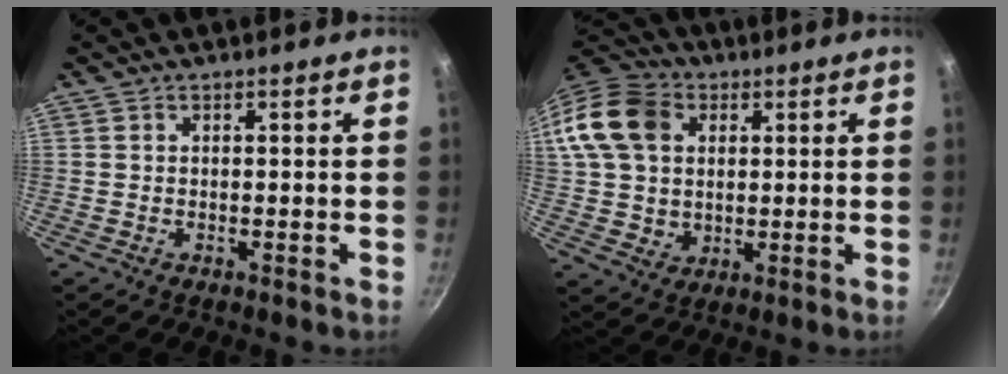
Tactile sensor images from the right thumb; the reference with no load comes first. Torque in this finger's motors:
{"motor_torque": [-0.82, 1.16, 0.21, -0.15, 0.14]}